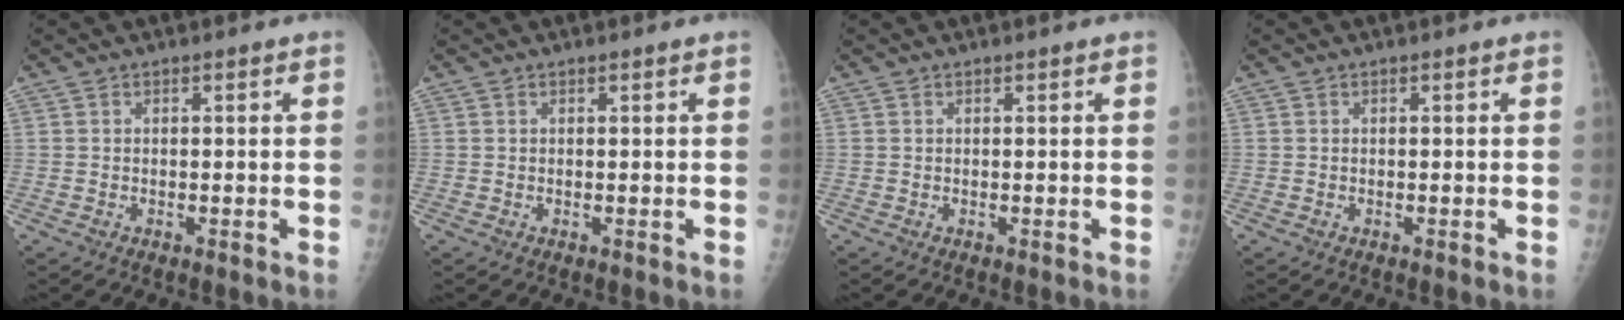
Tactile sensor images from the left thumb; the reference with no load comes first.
{"total": 0.0}
{"total": 0.0}
{"total": 0.0}